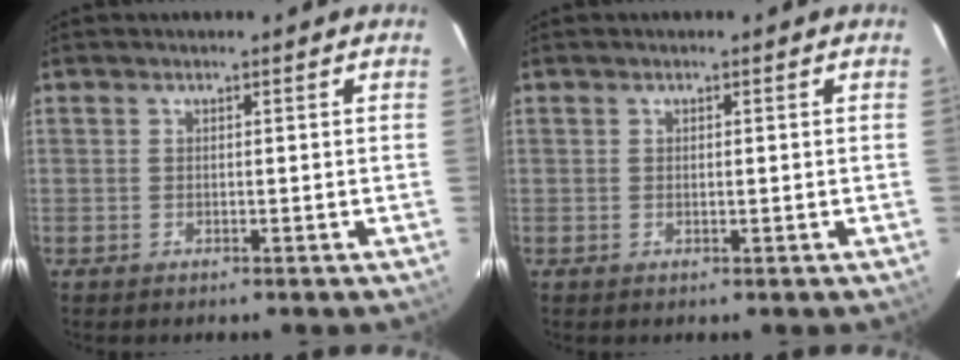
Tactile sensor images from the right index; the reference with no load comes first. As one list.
[{"total": 0.6, "force": [0.2, 0.1, 0.5], "torque": [-0.009, 0.002, 0.004]}]